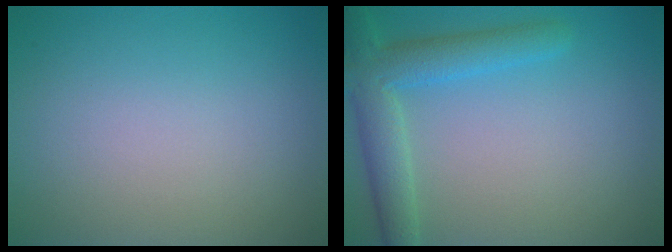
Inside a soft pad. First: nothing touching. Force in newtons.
{"total": 4.6, "press": 4.6, "slide": 0.2}